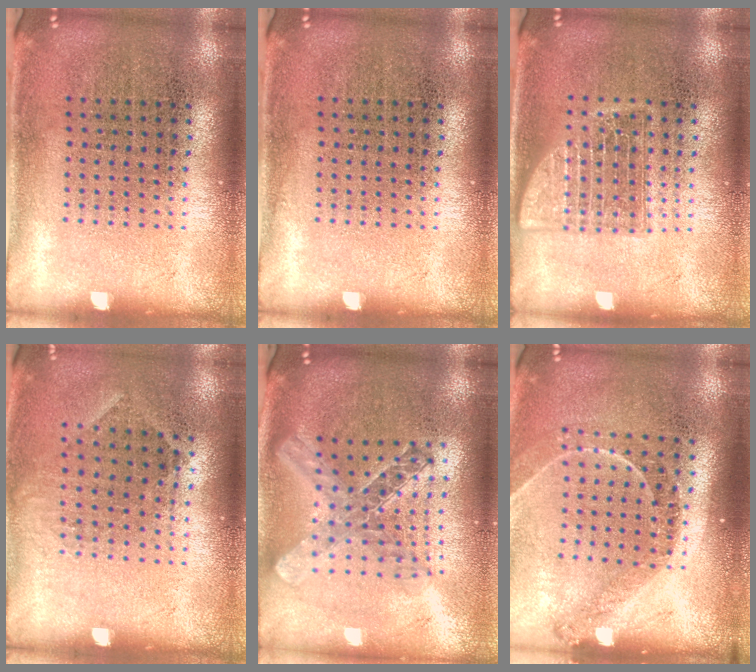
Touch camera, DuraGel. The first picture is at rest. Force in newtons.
{"total": 0.0}
{"total": 2.1, "press": 2.0, "slide": 0.3}
{"total": 0.9, "press": 0.7, "slide": 0.5}
{"total": 2.1, "press": 1.8, "slide": 1.1}
{"total": 1.2, "press": 1.2, "slide": 0.1}